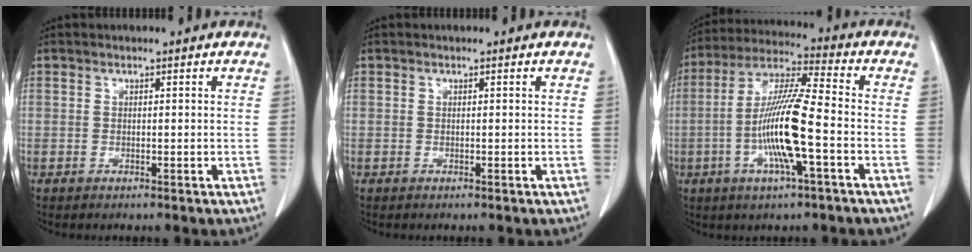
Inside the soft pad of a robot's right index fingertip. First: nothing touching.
{"total": 0.0}
{"total": 13.3, "force": [-3.2, 0.7, 12.9], "torque": [-0.256, -0.001, -0.067]}